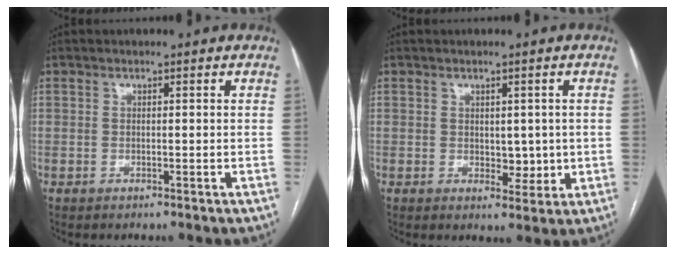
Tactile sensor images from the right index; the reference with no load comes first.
{"total": 3.7, "force": [0.2, 2.4, 2.8], "torque": [-0.032, -0.003, 0.011]}